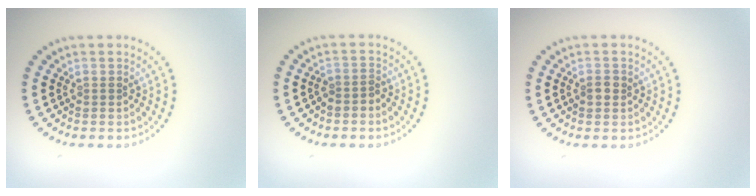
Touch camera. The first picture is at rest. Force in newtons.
{"total": 1.3, "press": 1.1, "slide": 0.7}
{"total": 1.1, "press": 1.1, "slide": 0.1}